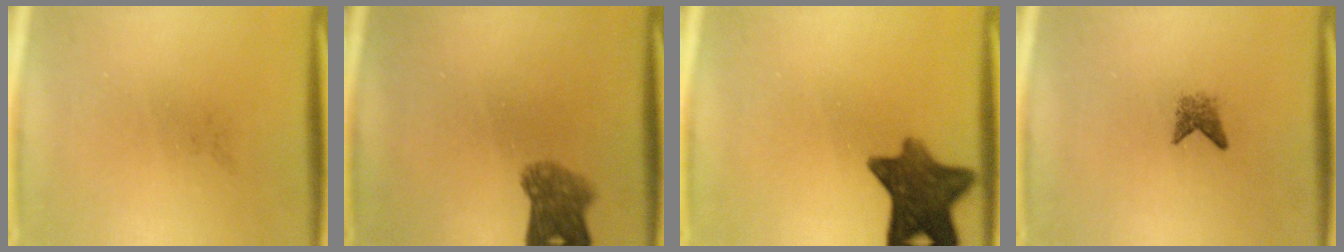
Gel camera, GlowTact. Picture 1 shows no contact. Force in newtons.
{"total": 5.2}
{"total": 10.7}
{"total": 1.6}